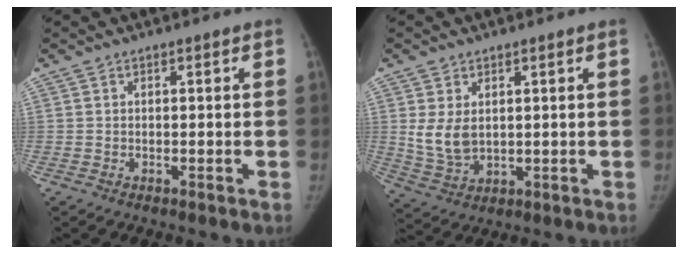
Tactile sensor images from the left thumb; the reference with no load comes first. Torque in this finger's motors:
{"motor_torque": [0.02, 0.01, 0.20, -0.22, 0.06]}